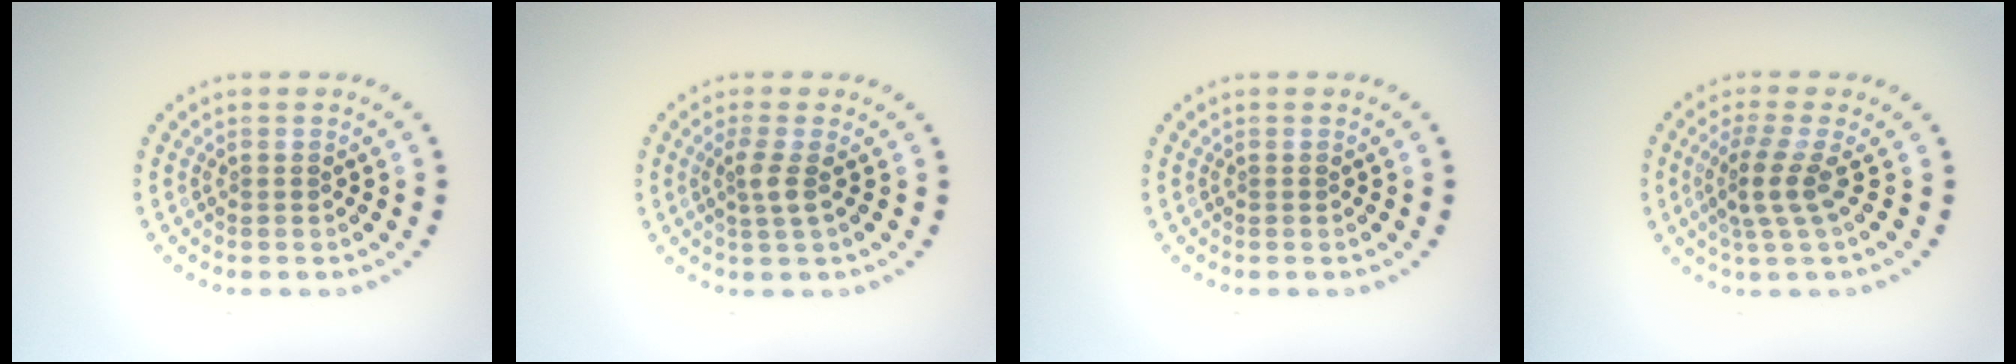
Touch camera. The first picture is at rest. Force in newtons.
{"total": 1.9, "press": 1.4, "slide": 1.3}
{"total": 0.0}
{"total": 2.8, "press": 1.9, "slide": 2.1}